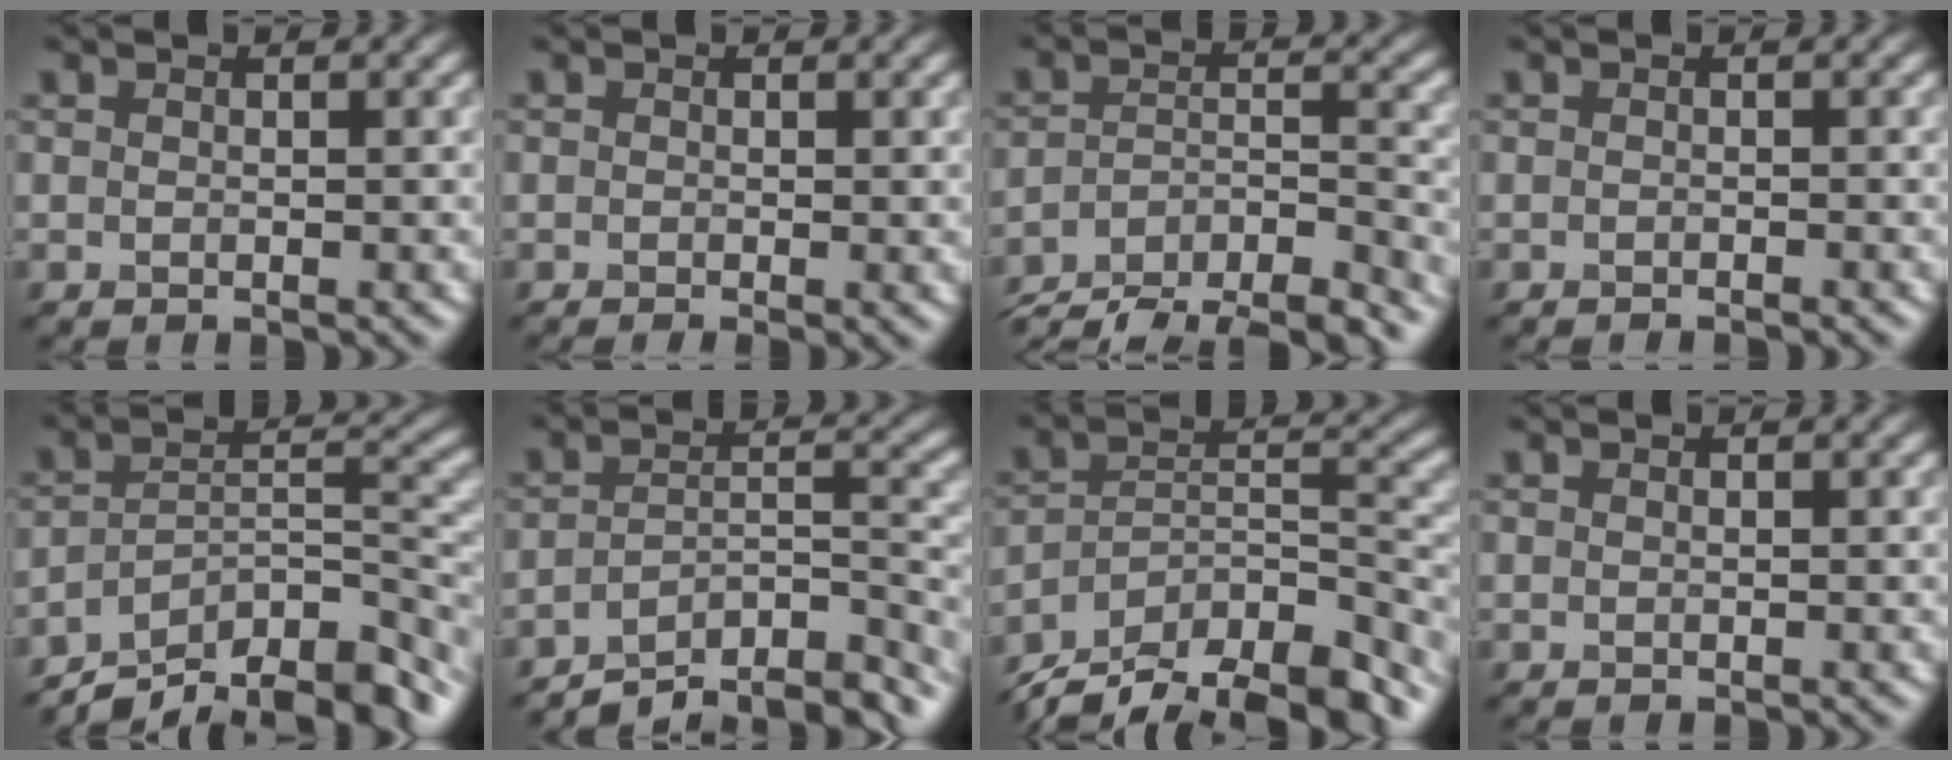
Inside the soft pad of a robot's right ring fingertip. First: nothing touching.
{"total": 1.2, "force": [-0.4, 0.2, 1.1], "torque": [-0.021, -0.005, -0.007]}
{"total": 10.6, "force": [-9.5, 3.1, 3.5], "torque": [-0.063, -0.010, -0.138]}
{"total": 0.7, "force": [-0.7, 0.0, 0.2], "torque": [-0.003, -0.001, -0.012]}
{"total": 11.8, "force": [-8.9, 3.9, 6.7], "torque": [-0.106, 0.010, -0.144]}
{"total": 8.5, "force": [-7.1, 2.3, 4.2], "torque": [-0.056, -0.002, -0.109]}
{"total": 13.8, "force": [-11.3, 4.9, 6.3], "torque": [-0.120, 0.010, -0.174]}
{"total": 0.0}